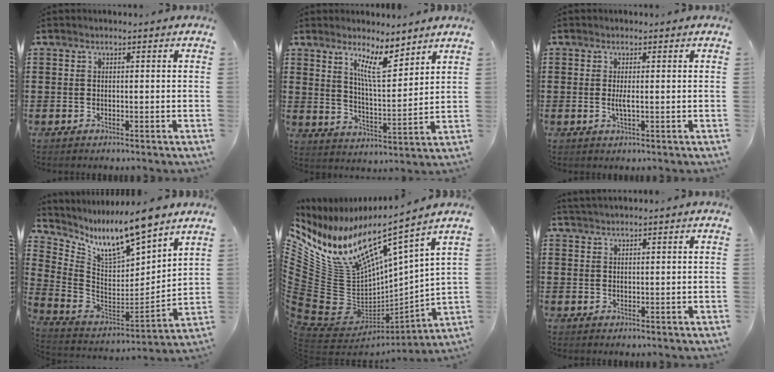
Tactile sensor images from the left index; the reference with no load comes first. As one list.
[{"total": 8.0, "force": [6.0, 1.9, 4.9], "torque": [-0.095, -0.024, 0.104]}, {"total": 1.8, "force": [0.0, 0.2, 1.8], "torque": [-0.035, -0.004, 0.000]}, {"total": 9.9, "force": [8.4, 1.9, 4.8], "torque": [-0.119, -0.059, 0.147]}, {"total": 11.2, "force": [6.3, 6.1, 7.1], "torque": [-0.184, -0.068, 0.102]}, {"total": 1.2, "force": [1.2, 0.0, 0.3], "torque": [-0.008, 0.000, 0.023]}]